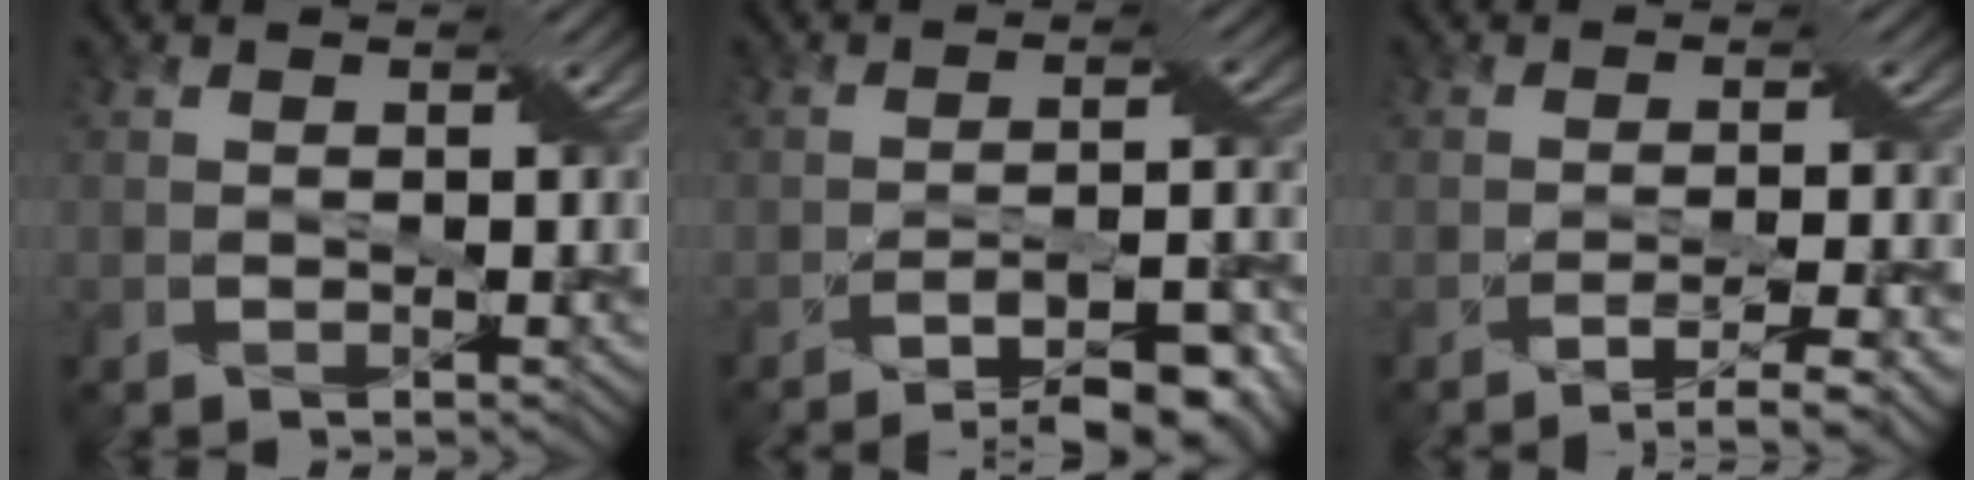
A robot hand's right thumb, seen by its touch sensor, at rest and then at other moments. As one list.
[{"total": 10.1, "force": [-7.3, 2.0, 6.6], "torque": [-0.108, -0.005, -0.104]}, {"total": 4.3, "force": [-2.9, 0.2, 3.2], "torque": [-0.053, -0.005, -0.046]}]